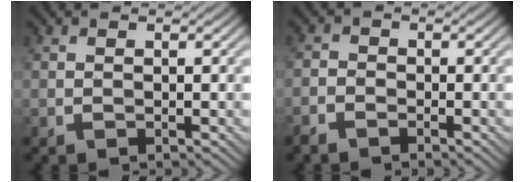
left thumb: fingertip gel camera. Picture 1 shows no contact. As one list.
[{"total": 1.7, "force": [-1.4, 0.9, 0.4], "torque": [-0.016, 0.001, -0.034]}]